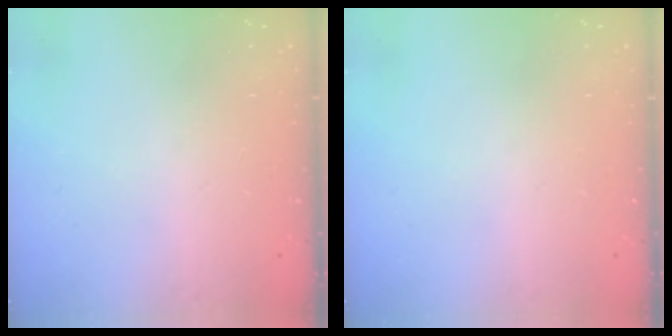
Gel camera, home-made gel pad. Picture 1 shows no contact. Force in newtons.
{"total": 0.0}